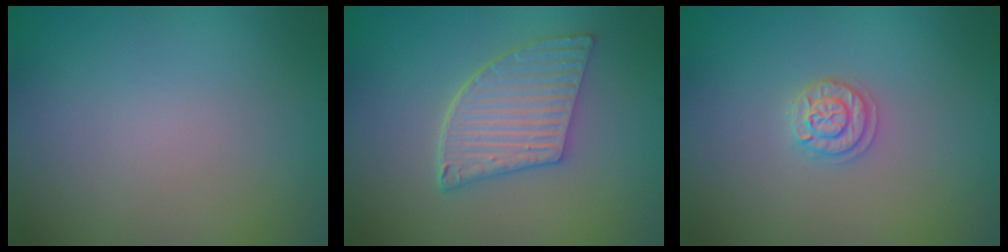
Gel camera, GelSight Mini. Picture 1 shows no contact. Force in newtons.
{"total": 5.4, "press": 4.3, "slide": 3.2}
{"total": 1.7, "press": 1.7, "slide": 0.2}